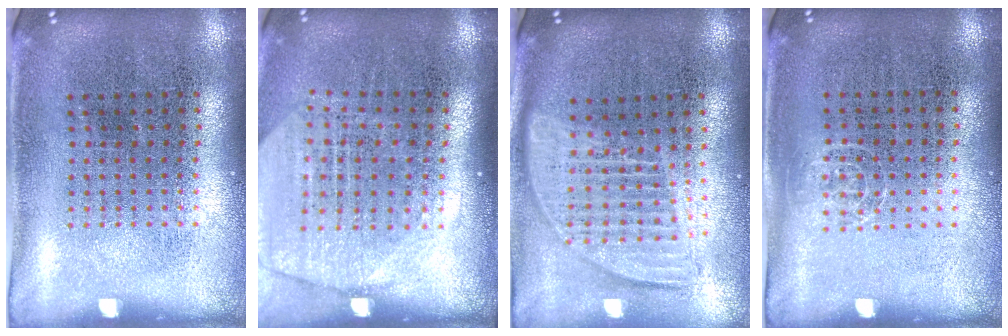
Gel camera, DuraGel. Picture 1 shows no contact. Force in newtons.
{"total": 1.9, "press": 1.6, "slide": 1.0}
{"total": 1.8, "press": 1.6, "slide": 1.0}
{"total": 0.6, "press": 0.5, "slide": 0.4}